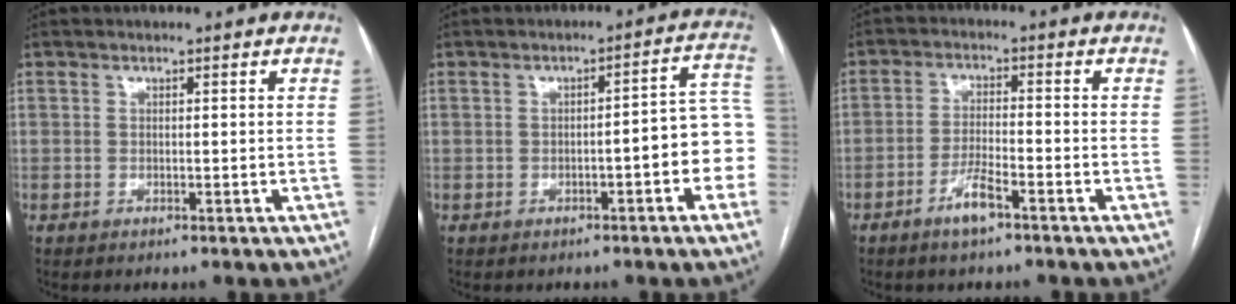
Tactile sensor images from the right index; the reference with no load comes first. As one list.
[{"total": 7.9, "force": [-1.8, 1.7, 7.5], "torque": [-0.084, 0.039, -0.022]}, {"total": 4.5, "force": [-3.0, 0.6, 3.3], "torque": [-0.065, -0.001, -0.058]}]